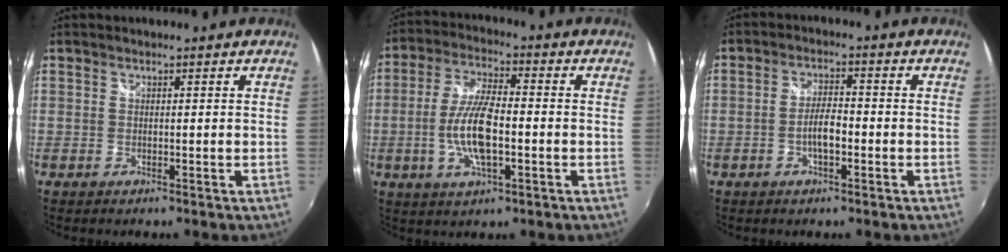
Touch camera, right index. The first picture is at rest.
{"total": 10.4, "force": [-2.3, 3.2, 9.7], "torque": [-0.198, 0.001, -0.046]}
{"total": 4.1, "force": [-1.6, 1.3, 3.6], "torque": [-0.073, 0.003, -0.028]}